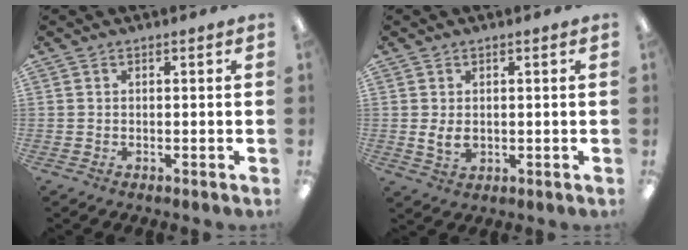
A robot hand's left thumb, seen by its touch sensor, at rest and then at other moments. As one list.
[{"total": 3.8, "force": [0.0, 2.5, 2.9], "torque": [-0.059, -0.005, -0.003]}]